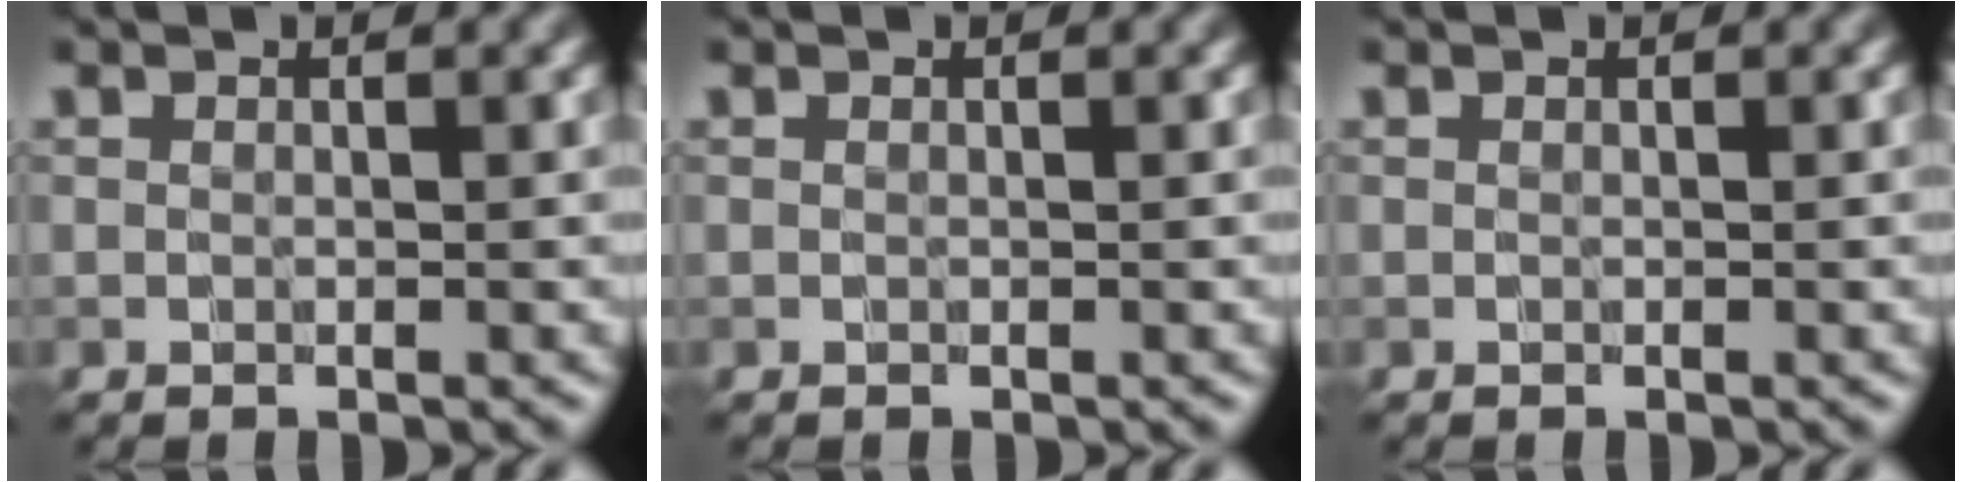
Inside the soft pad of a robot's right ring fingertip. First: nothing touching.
{"total": 0.0}
{"total": 0.0}